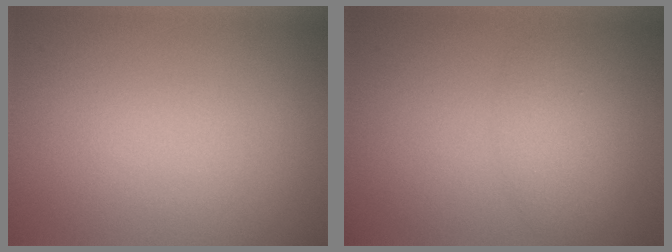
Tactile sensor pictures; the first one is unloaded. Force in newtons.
{"total": 2.0, "press": 2.0, "slide": 0.1}